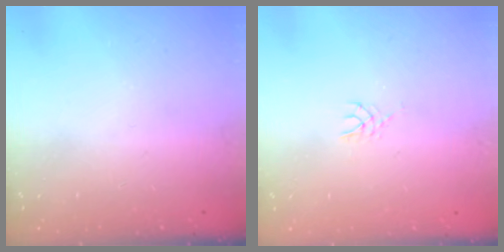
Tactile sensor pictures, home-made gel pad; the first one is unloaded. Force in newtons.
{"total": 2.5, "press": 2.4, "slide": 0.4}